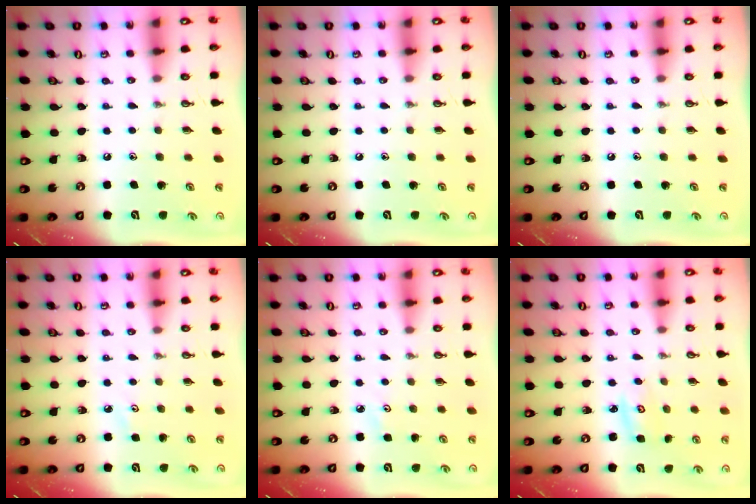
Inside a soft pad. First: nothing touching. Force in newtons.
{"total": 0.0}
{"total": 0.0}
{"total": 2.6, "press": 2.6, "slide": 0.5}
{"total": 2.8, "press": 2.8, "slide": 0.4}
{"total": 2.8, "press": 2.8, "slide": 0.2}